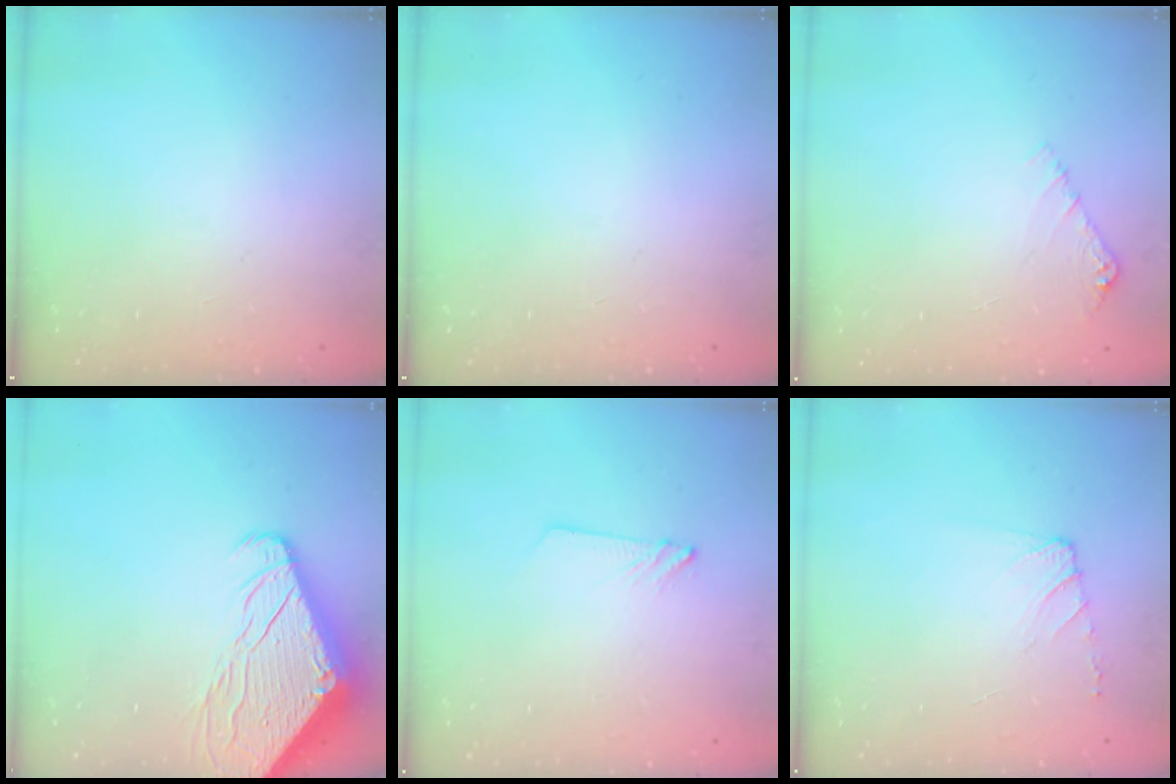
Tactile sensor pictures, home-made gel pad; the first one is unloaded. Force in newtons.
{"total": 0.0}
{"total": 4.3, "press": 4.3, "slide": 0.5}
{"total": 10.5, "press": 10.4, "slide": 1.2}
{"total": 2.4, "press": 2.4, "slide": 0.2}
{"total": 7.0, "press": 6.9, "slide": 1.0}